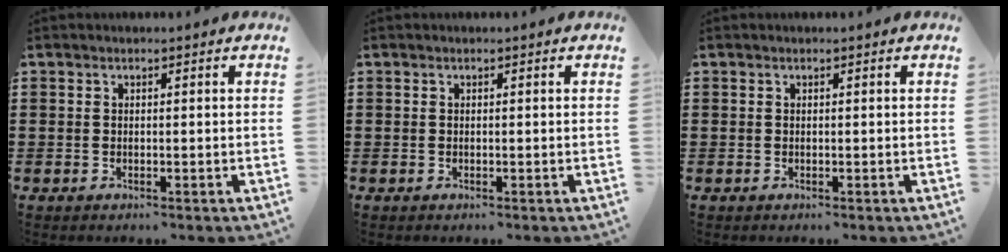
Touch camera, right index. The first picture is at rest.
{"total": 0.0}
{"total": 0.0}